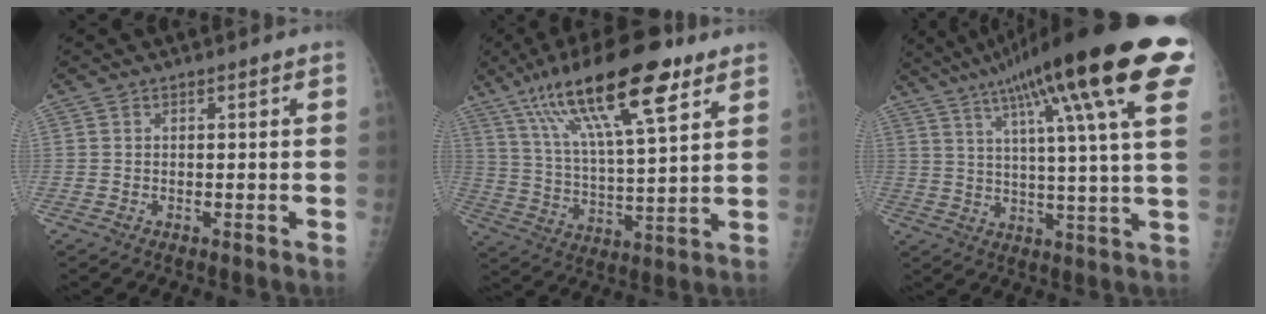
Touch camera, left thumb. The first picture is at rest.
{"total": 21.9, "force": [12.4, 5.9, 17.0], "torque": [-0.288, -0.024, 0.218]}
{"total": 26.5, "force": [13.2, 3.8, 22.7], "torque": [-0.331, 0.002, 0.184]}